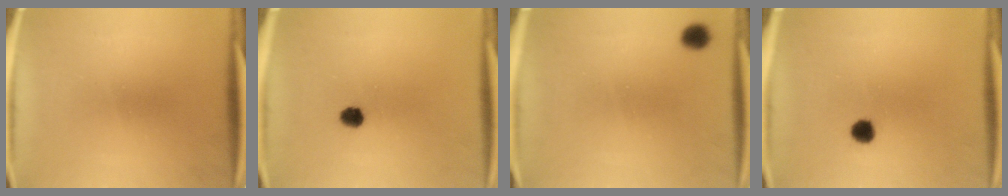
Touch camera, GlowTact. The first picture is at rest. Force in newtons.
{"total": 2.7}
{"total": 2.2}
{"total": 3.0}